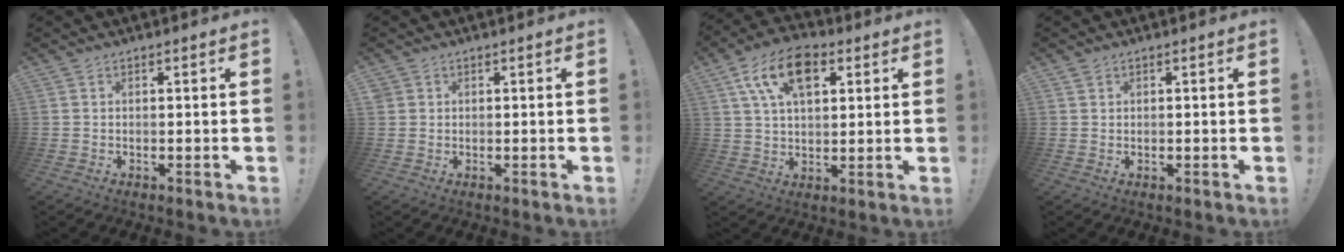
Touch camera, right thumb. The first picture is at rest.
{"total": 1.4, "force": [0.9, 1.1, 0.2], "torque": [0.000, -0.001, 0.016]}
{"total": 14.6, "force": [6.1, 8.6, 10.1], "torque": [-0.161, -0.004, 0.113]}
{"total": 1.0, "force": [0.7, 0.6, 0.0], "torque": [0.009, -0.002, 0.012]}